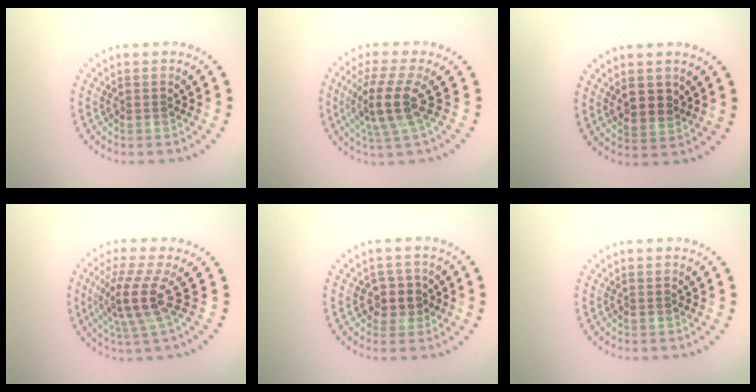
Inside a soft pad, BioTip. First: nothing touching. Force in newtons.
{"total": 4.1, "press": 3.1, "slide": 2.7}
{"total": 2.0, "press": 1.9, "slide": 0.6}
{"total": 4.0, "press": 2.8, "slide": 2.9}
{"total": 2.3, "press": 2.0, "slide": 1.0}
{"total": 0.0}